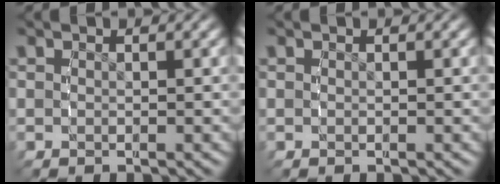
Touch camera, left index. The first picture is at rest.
{"total": 0.0}